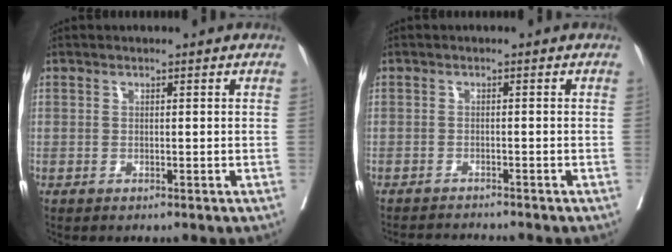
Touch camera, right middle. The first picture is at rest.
{"total": 4.0, "force": [-3.9, -0.6, 0.6], "torque": [-0.004, -0.016, -0.062]}